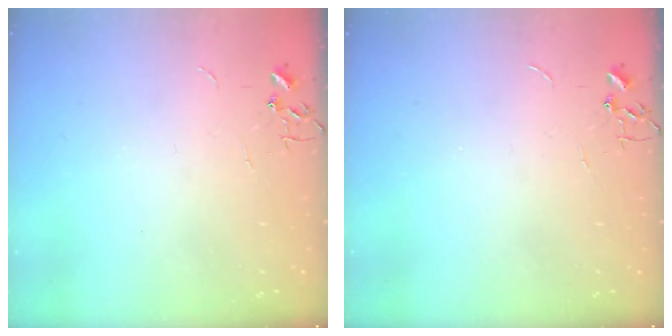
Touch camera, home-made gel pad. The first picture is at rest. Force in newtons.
{"total": 0.0}